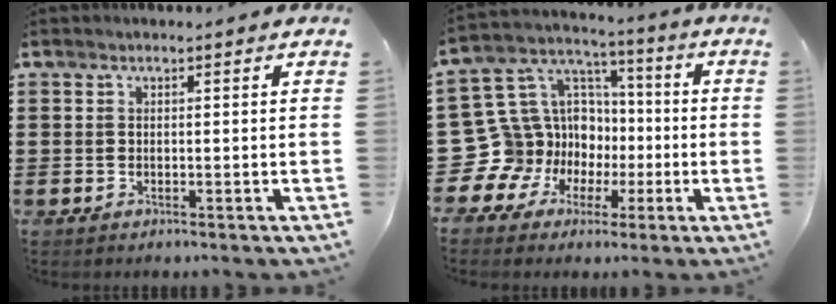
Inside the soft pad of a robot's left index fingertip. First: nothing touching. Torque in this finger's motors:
{"motor_torque": [0.97, 1.06, 0.09, -0.04]}